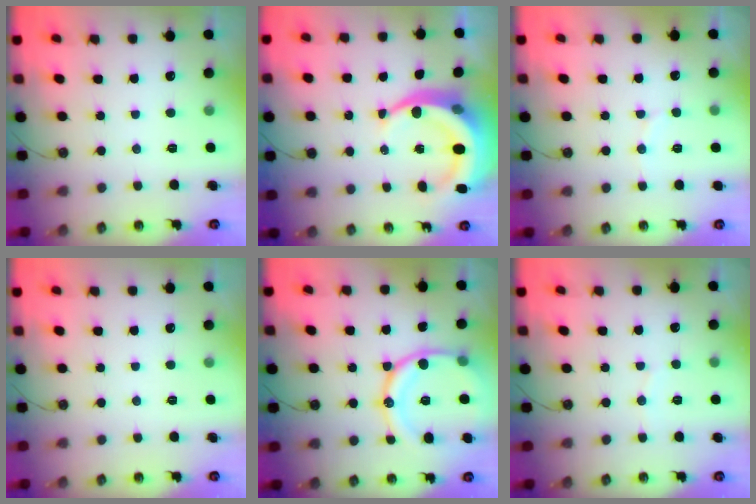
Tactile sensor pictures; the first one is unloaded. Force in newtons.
{"total": 10.8, "press": 10.7, "slide": 1.4}
{"total": 5.5, "press": 5.3, "slide": 1.6}
{"total": 0.0}
{"total": 18.0, "press": 17.9, "slide": 1.3}
{"total": 3.3, "press": 3.3, "slide": 0.4}